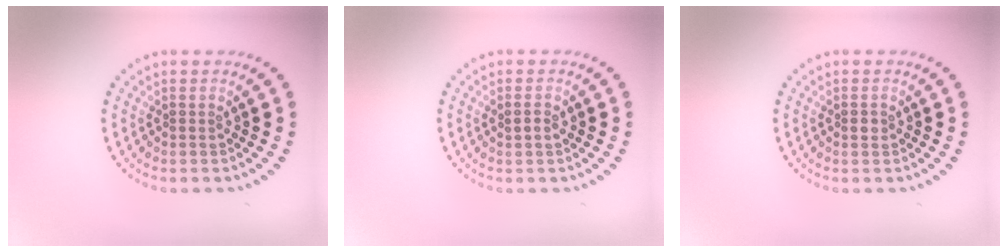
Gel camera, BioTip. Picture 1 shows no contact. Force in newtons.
{"total": 1.1, "press": 1.1, "slide": 0.4}
{"total": 0.9, "press": 0.9, "slide": 0.3}